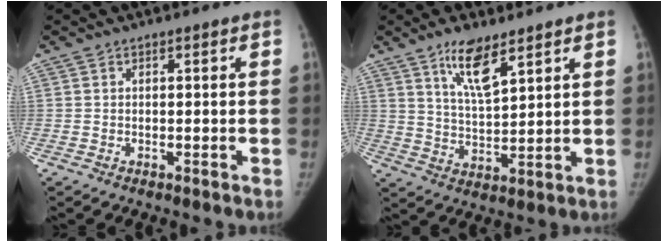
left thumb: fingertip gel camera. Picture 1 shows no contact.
{"total": 8.5, "force": [5.5, 2.6, 6.0], "torque": [-0.100, -0.036, 0.105]}